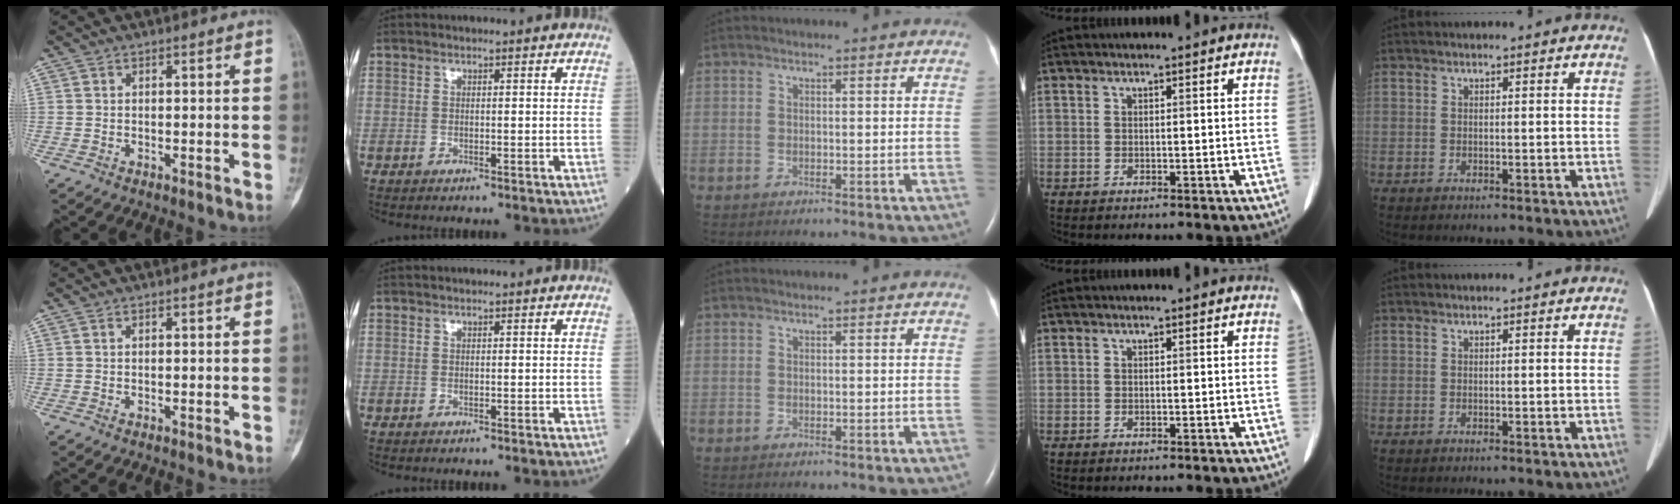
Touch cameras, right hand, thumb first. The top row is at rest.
{}